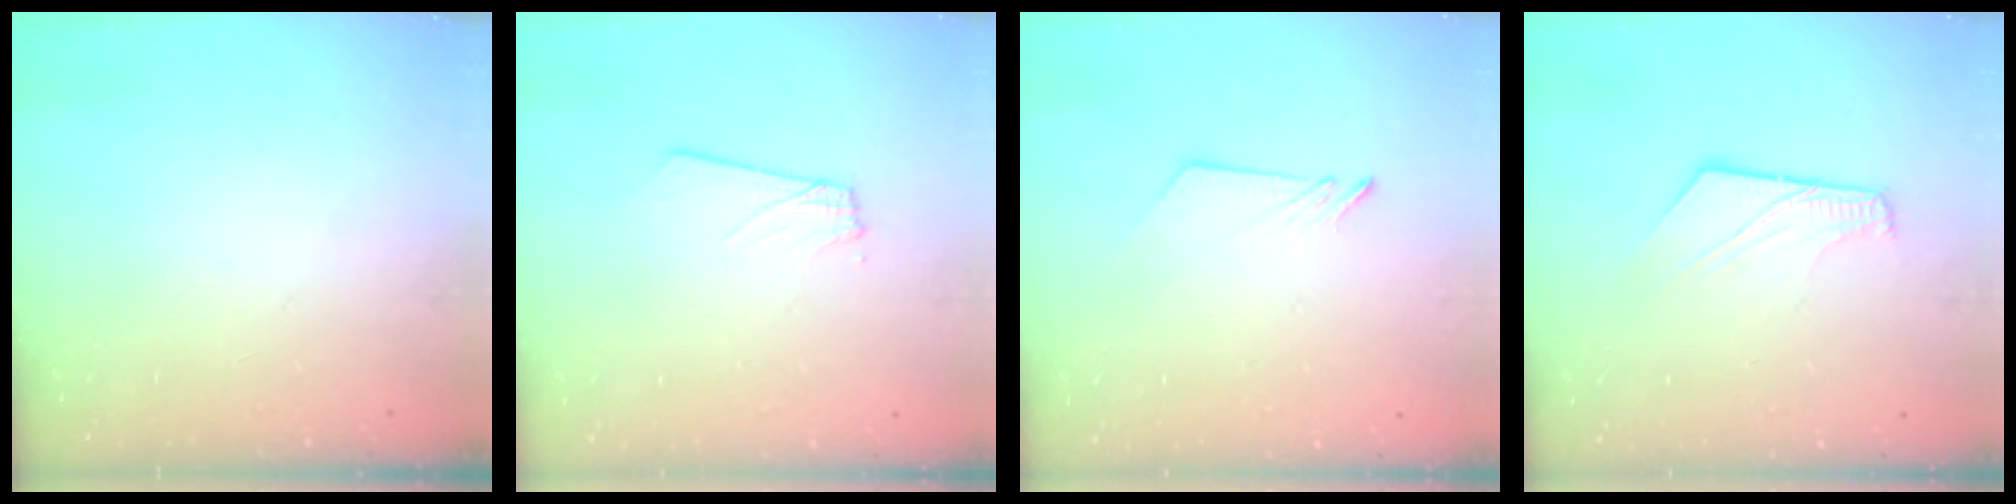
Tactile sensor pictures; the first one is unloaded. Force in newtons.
{"total": 2.9, "press": 2.9, "slide": 0.4}
{"total": 2.6, "press": 2.6, "slide": 0.3}
{"total": 7.9, "press": 7.9, "slide": 0.3}